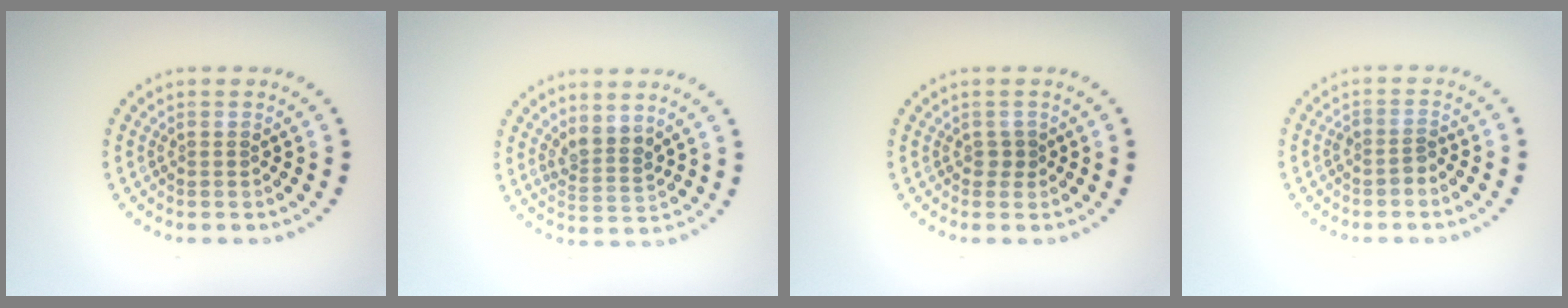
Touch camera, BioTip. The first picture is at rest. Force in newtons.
{"total": 2.4, "press": 1.8, "slide": 1.5}
{"total": 0.7, "press": 0.6, "slide": 0.4}
{"total": 1.3, "press": 0.9, "slide": 0.9}